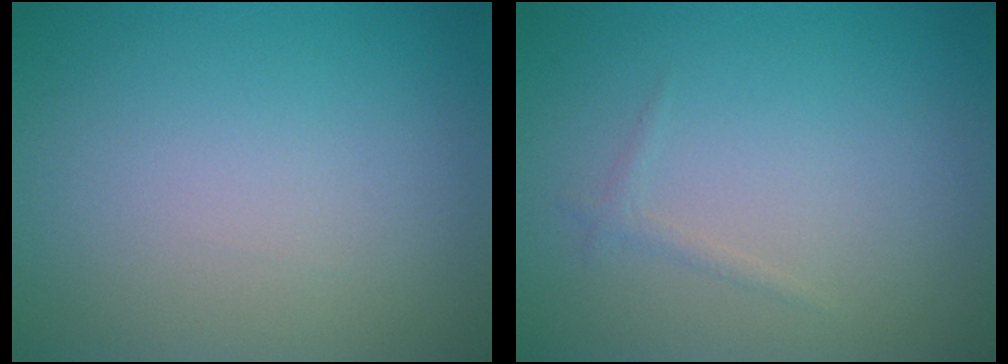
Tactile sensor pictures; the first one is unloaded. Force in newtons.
{"total": 0.7, "press": 0.7, "slide": 0.0}